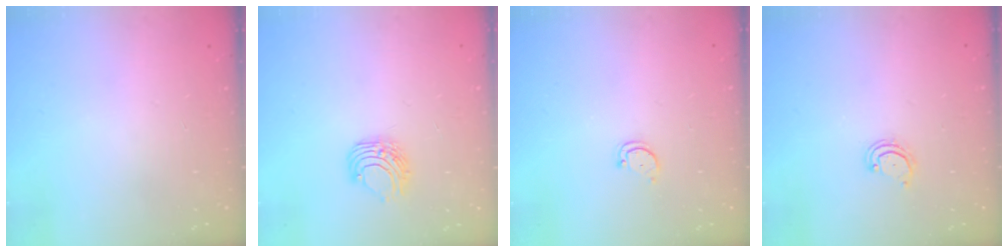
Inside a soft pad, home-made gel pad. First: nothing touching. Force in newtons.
{"total": 7.5, "press": 7.5, "slide": 0.7}
{"total": 2.3, "press": 2.3, "slide": 0.4}
{"total": 2.8, "press": 2.8, "slide": 0.2}